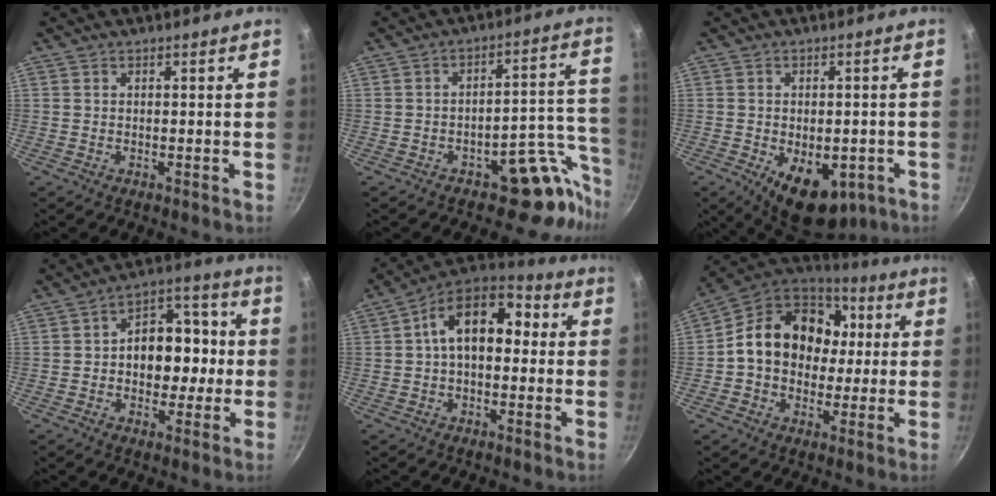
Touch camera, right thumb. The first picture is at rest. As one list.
[{"total": 12.0, "force": [-8.4, 5.6, 6.5], "torque": [-0.008, 0.120, -0.117]}, {"total": 13.6, "force": [-5.6, 7.8, 9.7], "torque": [-0.130, 0.002, -0.066]}, {"total": 13.0, "force": [-0.3, 8.7, 9.7], "torque": [-0.089, 0.035, -0.011]}, {"total": 14.4, "force": [1.8, 8.7, 11.4], "torque": [-0.157, 0.044, 0.013]}, {"total": 18.0, "force": [0.6, 14.3, 10.9], "torque": [-0.141, 0.038, 0.005]}]